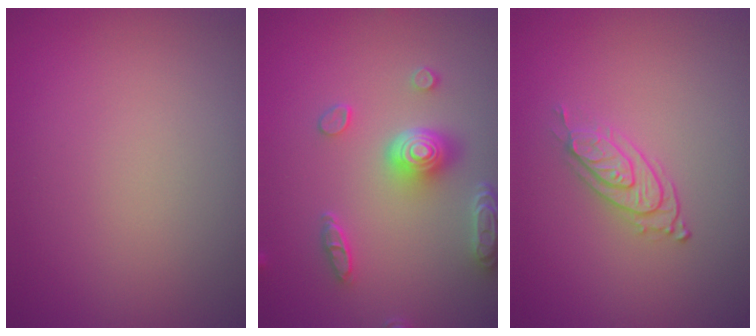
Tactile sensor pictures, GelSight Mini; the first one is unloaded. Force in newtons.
{"total": 5.0, "press": 3.9, "slide": 3.1}
{"total": 2.3, "press": 2.0, "slide": 1.1}